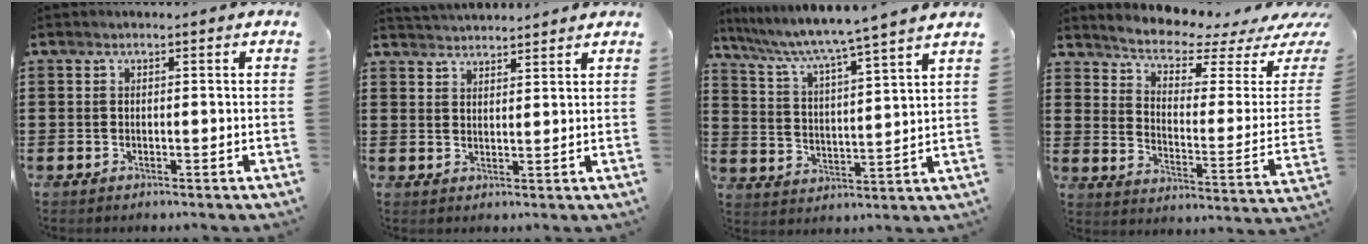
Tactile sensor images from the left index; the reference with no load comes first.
{"total": 2.7, "force": [2.7, -0.3, -0.2], "torque": [-0.004, -0.009, 0.051]}
{"total": 4.8, "force": [4.2, -1.0, 2.2], "torque": [-0.065, -0.040, 0.060]}
{"total": 4.8, "force": [4.2, 0.5, 2.1], "torque": [-0.058, -0.041, 0.066]}